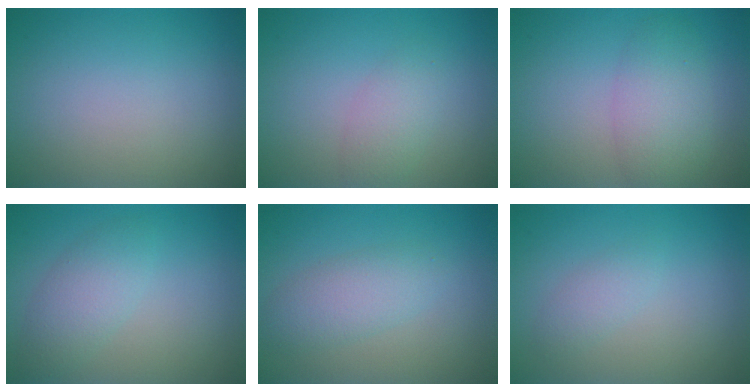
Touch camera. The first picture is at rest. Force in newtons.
{"total": 2.3, "press": 2.3, "slide": 0.1}
{"total": 4.1, "press": 4.1, "slide": 0.2}
{"total": 2.9, "press": 2.9, "slide": 0.2}
{"total": 2.8, "press": 2.8, "slide": 0.1}
{"total": 1.4, "press": 1.4, "slide": 0.1}